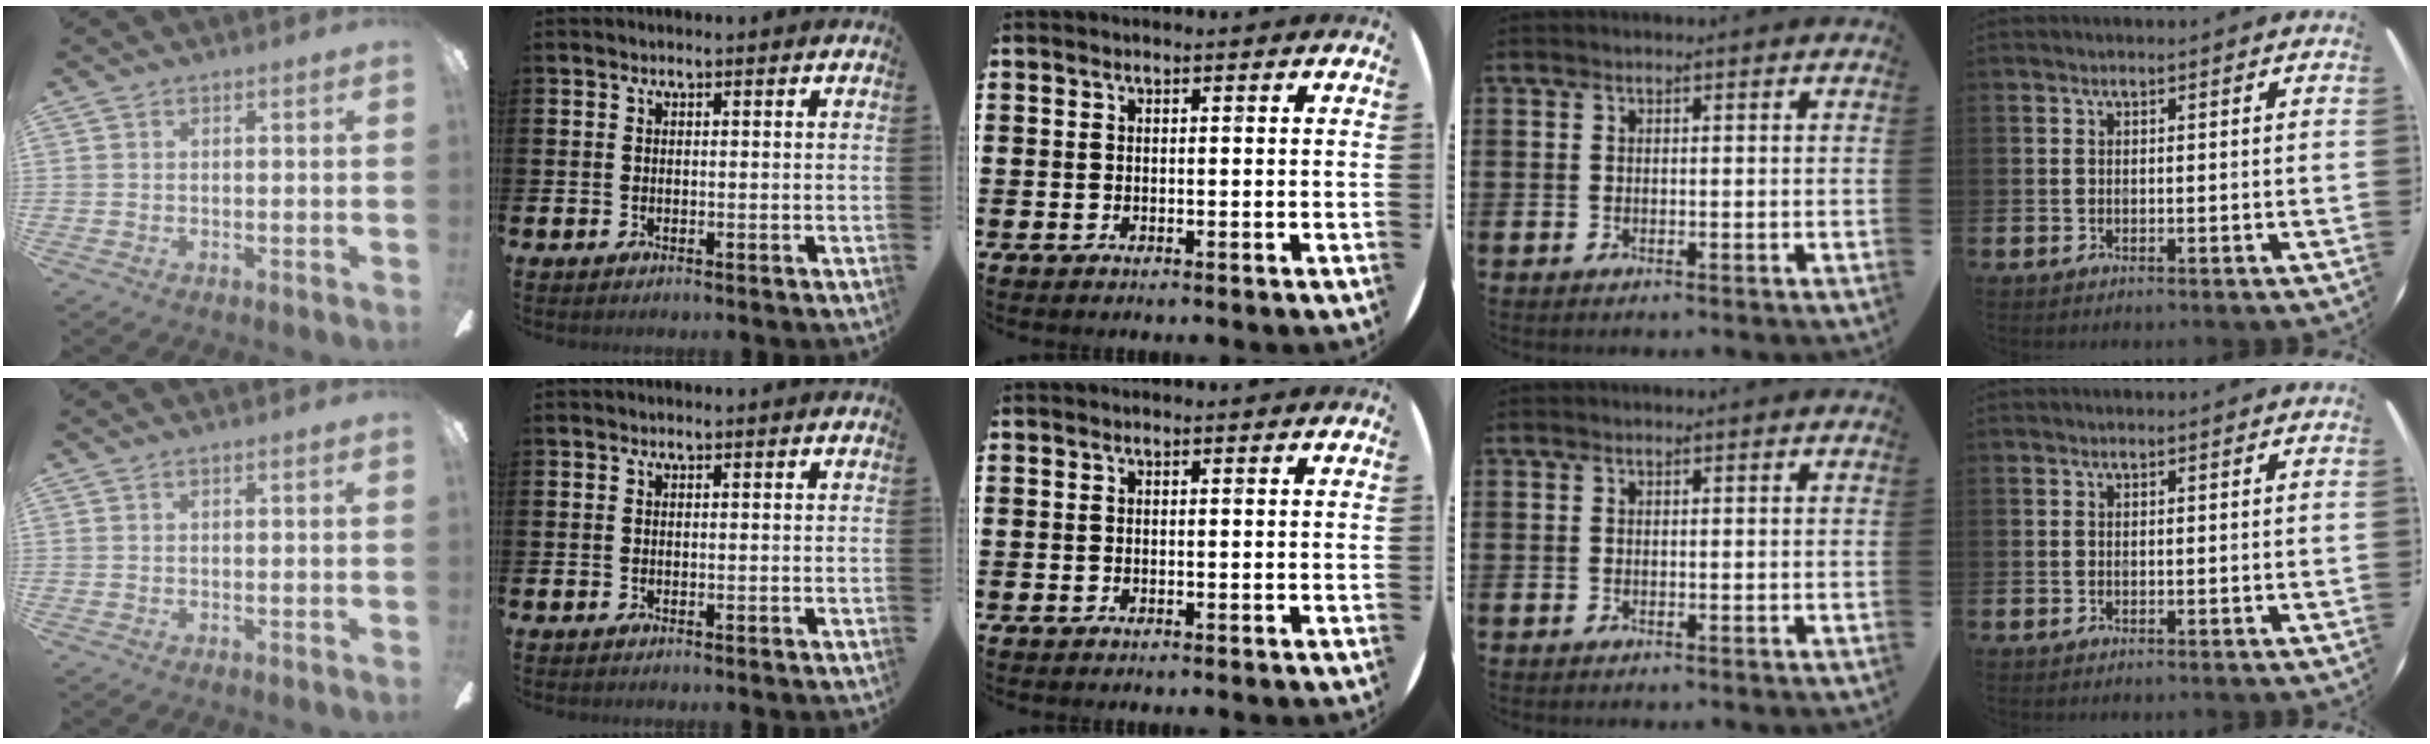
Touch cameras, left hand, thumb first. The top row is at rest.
{}